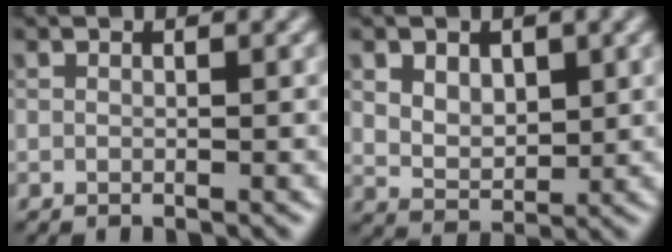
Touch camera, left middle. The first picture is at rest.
{"total": 3.8, "force": [1.4, 2.6, 2.3], "torque": [-0.040, 0.001, 0.019]}